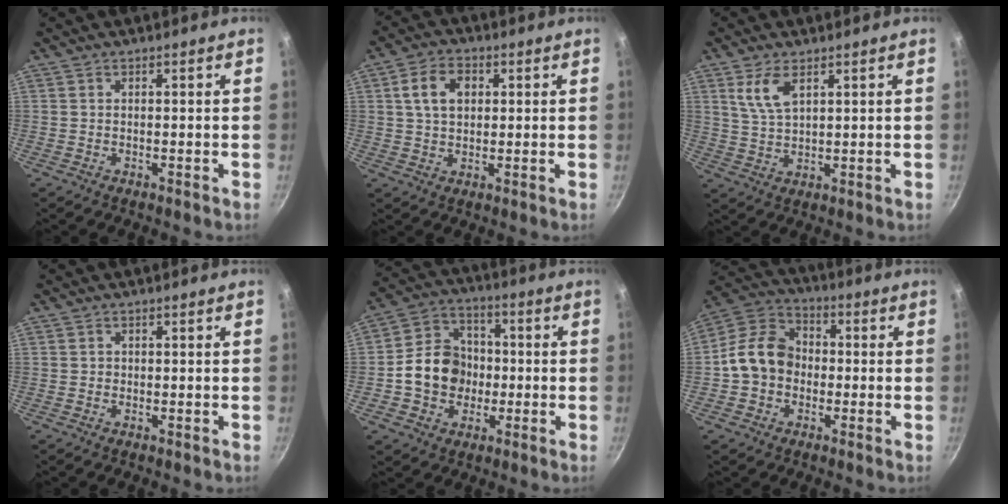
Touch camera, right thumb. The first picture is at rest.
{"total": 7.6, "force": [1.8, 5.3, 5.1], "torque": [-0.074, 0.007, 0.028]}
{"total": 6.1, "force": [3.0, 2.8, 4.5], "torque": [-0.085, -0.015, 0.064]}
{"total": 0.6, "force": [0.0, 0.6, 0.1], "torque": [0.002, -0.001, -0.001]}
{"total": 12.9, "force": [-1.4, 10.9, 6.7], "torque": [-0.084, 0.029, -0.035]}
{"total": 12.1, "force": [-1.1, 9.9, 6.9], "torque": [-0.089, 0.034, -0.041]}